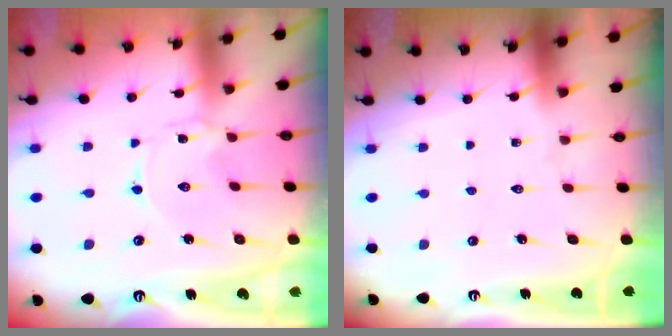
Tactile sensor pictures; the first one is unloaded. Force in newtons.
{"total": 0.0}